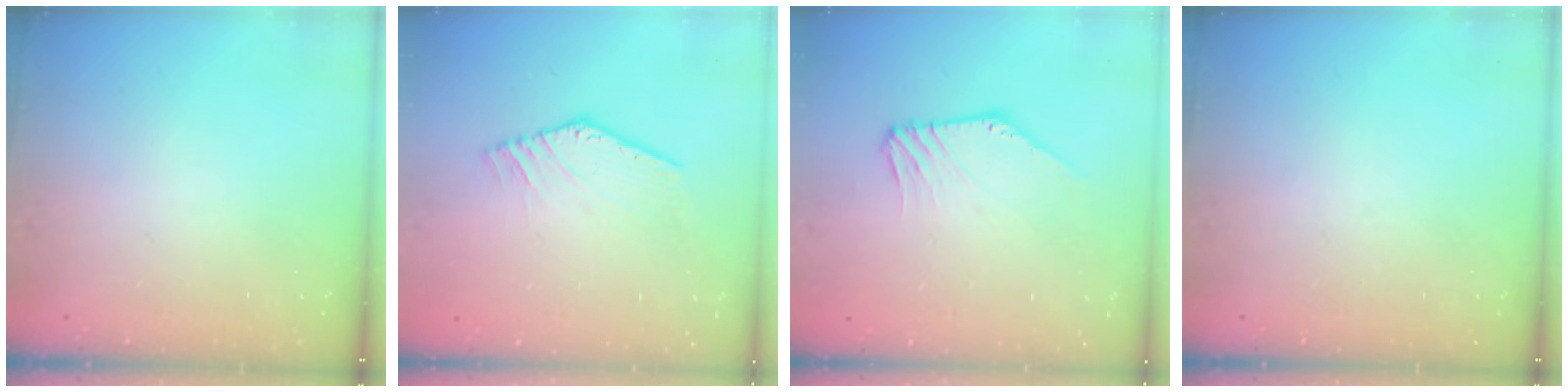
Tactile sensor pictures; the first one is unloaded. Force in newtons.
{"total": 2.5, "press": 2.5, "slide": 0.1}
{"total": 3.4, "press": 3.4, "slide": 0.1}
{"total": 0.0}